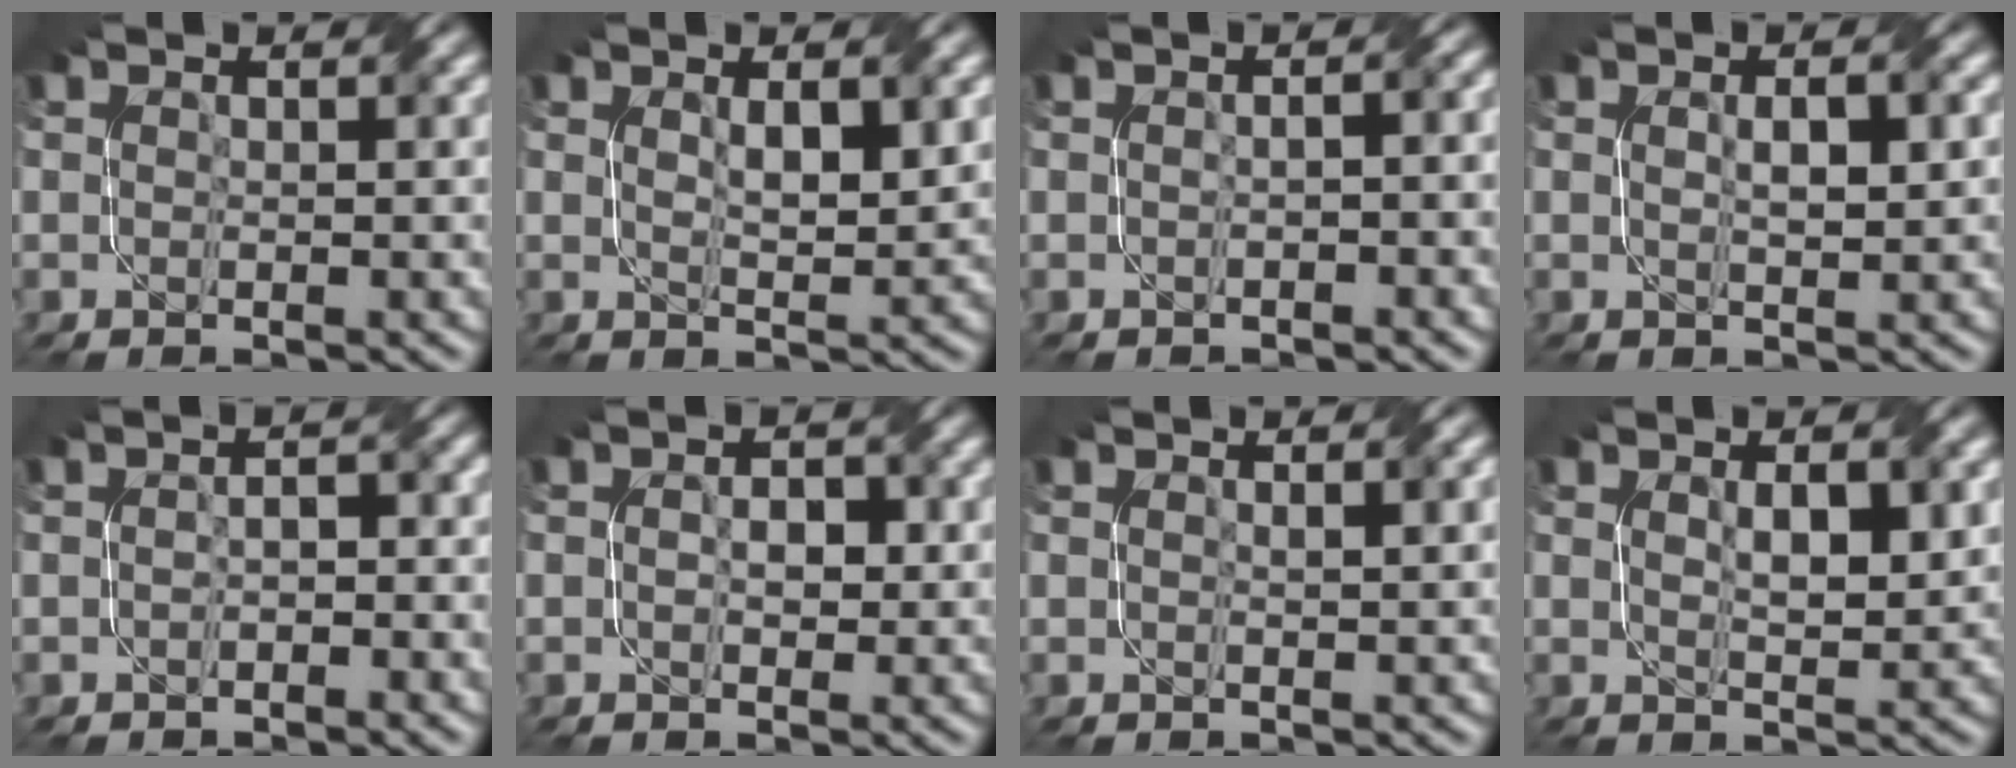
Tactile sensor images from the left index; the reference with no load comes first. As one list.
[{"total": 2.5, "force": [0.8, 0.7, 2.3], "torque": [-0.044, 0.000, 0.020]}, {"total": 2.4, "force": [0.0, 1.1, 2.2], "torque": [-0.021, 0.009, -0.013]}, {"total": 2.3, "force": [0.3, 0.6, 2.2], "torque": [-0.041, 0.003, 0.010]}, {"total": 1.6, "force": [-0.7, 0.6, 1.2], "torque": [-0.022, 0.003, -0.015]}, {"total": 1.8, "force": [-0.2, 1.1, 1.4], "torque": [-0.021, 0.004, -0.004]}, {"total": 1.6, "force": [0.6, 0.5, 1.5], "torque": [-0.016, 0.006, 0.004]}, {"total": 2.9, "force": [0.8, 0.9, 2.7], "torque": [-0.052, 0.001, 0.018]}]